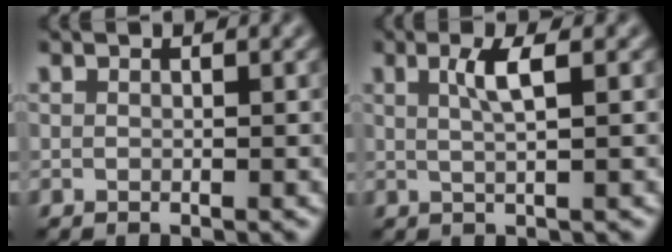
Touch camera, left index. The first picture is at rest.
{"total": 2.4, "force": [0.6, 0.6, 2.3], "torque": [-0.041, -0.002, 0.007]}